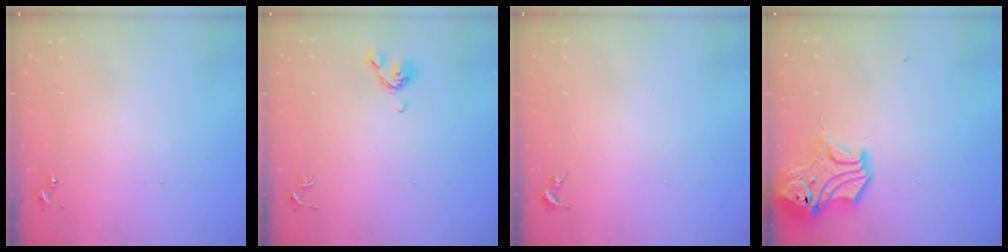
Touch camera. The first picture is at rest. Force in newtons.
{"total": 7.2, "press": 7.1, "slide": 1.2}
{"total": 0.0}
{"total": 14.8, "press": 14.7, "slide": 2.2}